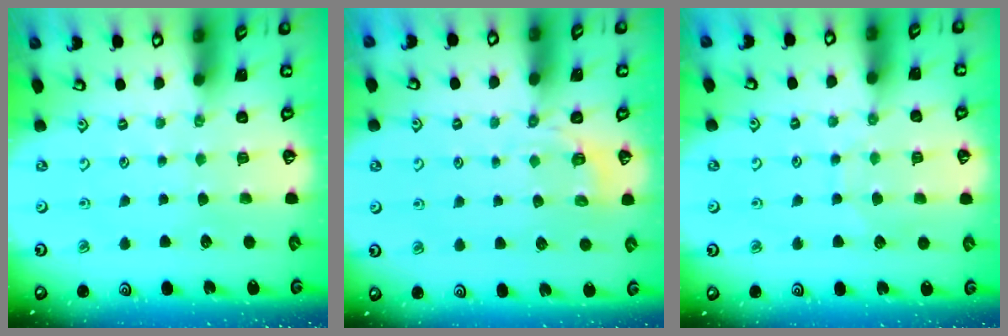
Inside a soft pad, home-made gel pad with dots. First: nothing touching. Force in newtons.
{"total": 2.8, "press": 2.2, "slide": 1.8}
{"total": 6.7, "press": 6.6, "slide": 0.6}